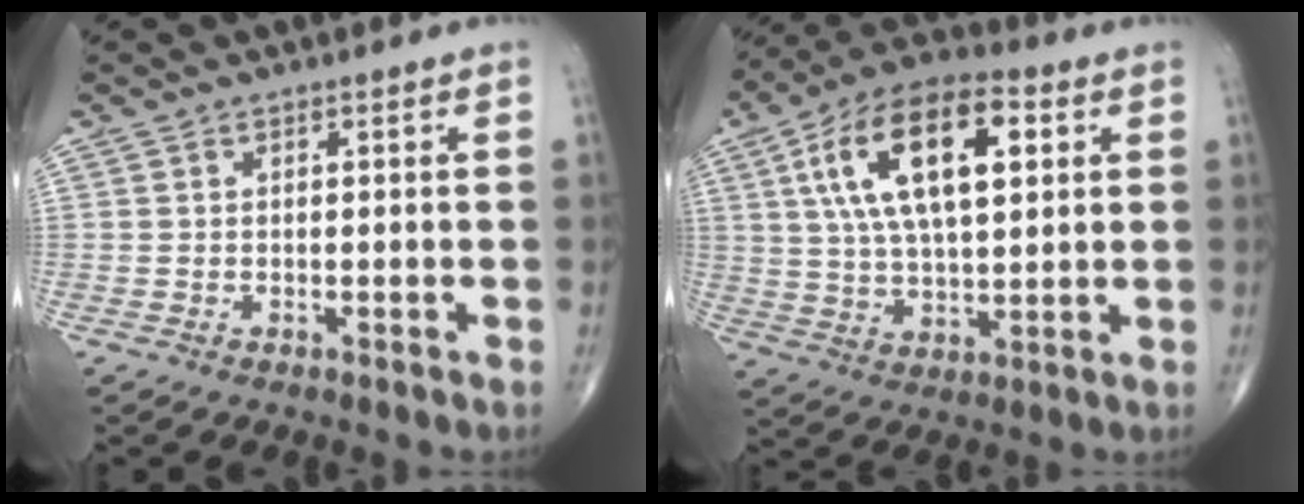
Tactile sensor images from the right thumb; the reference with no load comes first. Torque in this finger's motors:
{"motor_torque": [0.03, 2.22, 1.30, 0.43, 0.42]}